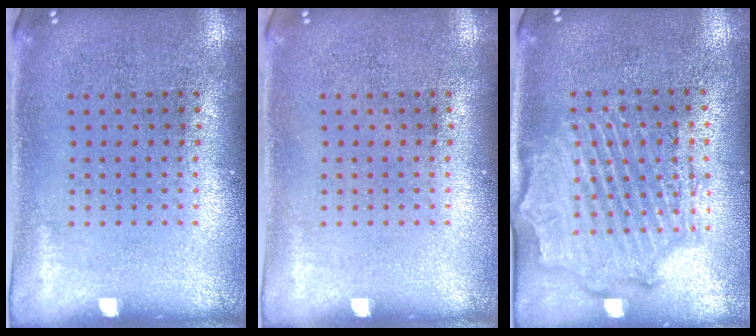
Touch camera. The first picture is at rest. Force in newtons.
{"total": 0.0}
{"total": 2.1, "press": 2.0, "slide": 0.6}